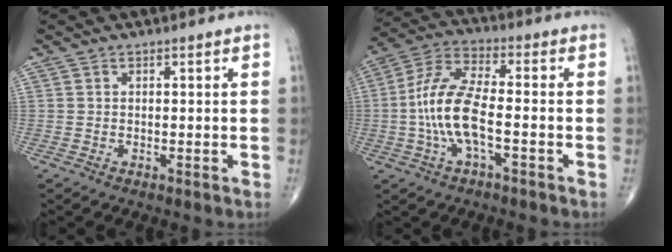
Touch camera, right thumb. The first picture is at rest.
{"total": 12.0, "force": [-2.3, 4.4, 10.9], "torque": [-0.236, 0.036, -0.047]}